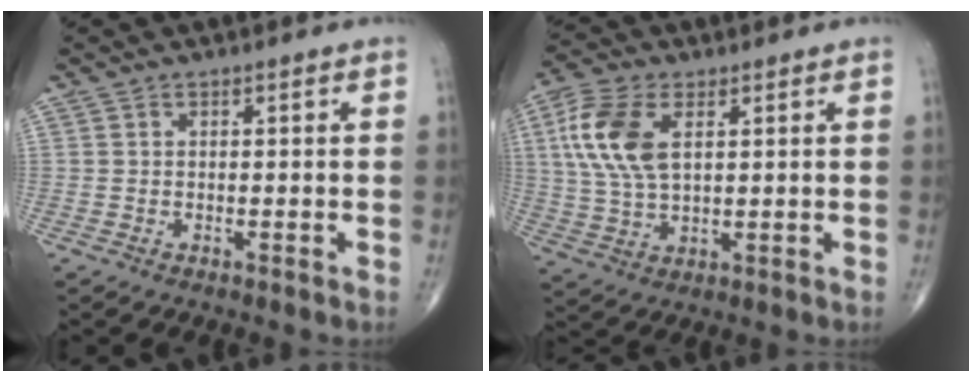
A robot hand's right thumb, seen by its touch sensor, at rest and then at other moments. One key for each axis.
{"total": 12.2, "fx": 3.5, "fy": 6.5, "fz": 9.8, "tx": -0.217, "ty": -0.001, "tz": 0.069}